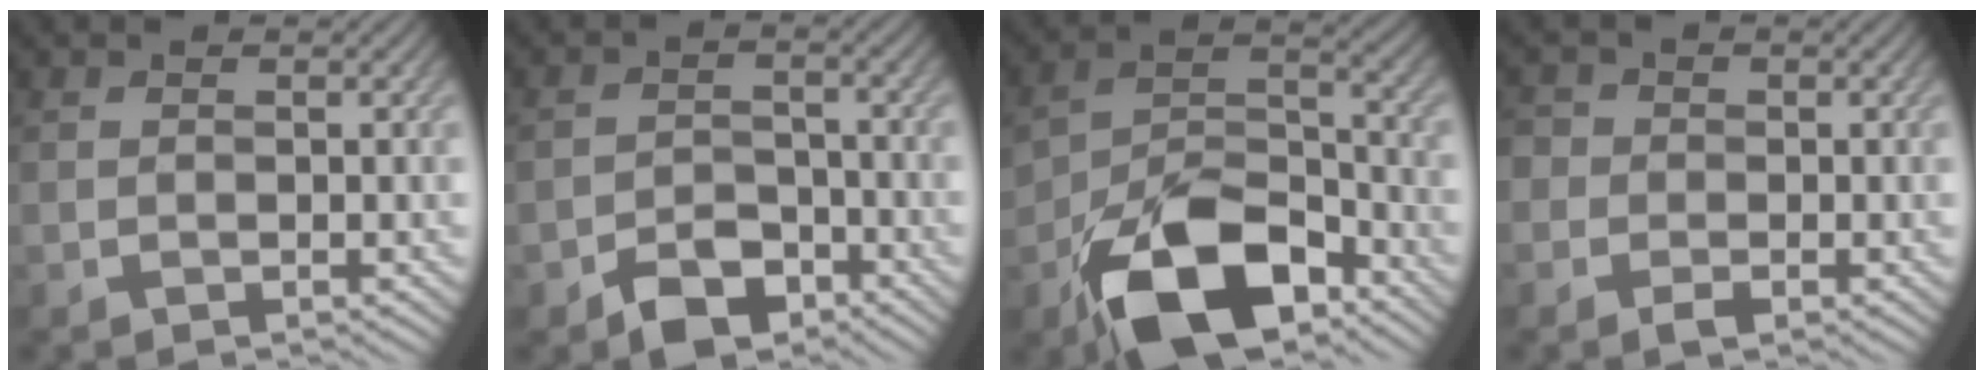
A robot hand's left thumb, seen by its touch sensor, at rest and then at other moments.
{"total": 4.9, "force": [-3.5, 2.7, 2.2], "torque": [-0.037, -0.002, -0.069]}
{"total": 13.5, "force": [-8.1, 7.0, 8.3], "torque": [-0.156, -0.011, -0.151]}
{"total": 2.9, "force": [-1.0, 2.4, 1.2], "torque": [-0.011, -0.001, -0.030]}